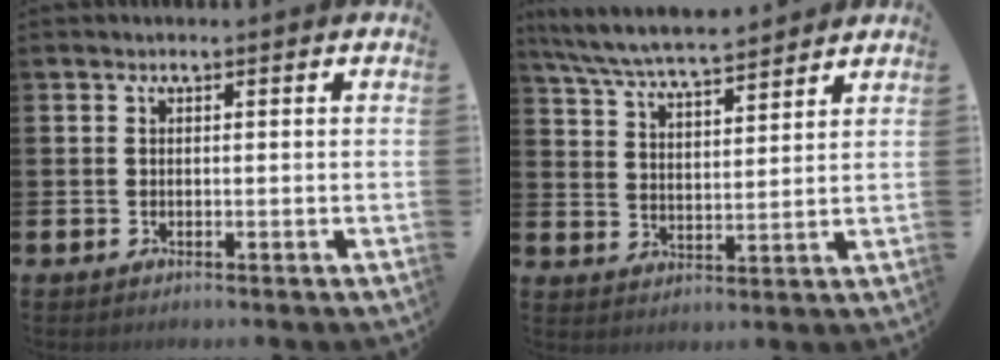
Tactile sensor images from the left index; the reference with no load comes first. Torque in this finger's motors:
{"motor_torque": [1.03, -0.97, 0.63, 0.21]}